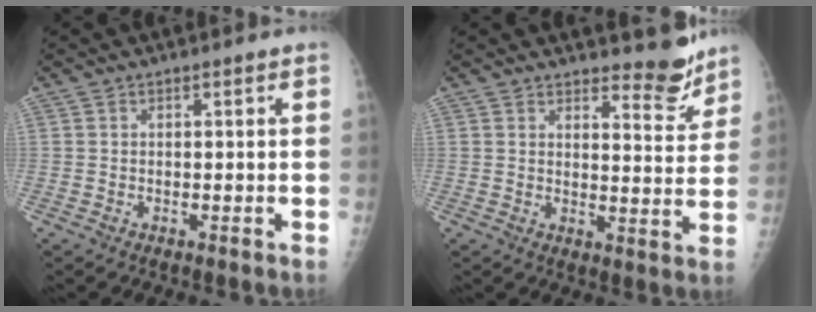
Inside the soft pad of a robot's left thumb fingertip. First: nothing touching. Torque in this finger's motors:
{"motor_torque": [-0.18, -0.14, -0.21, -0.15, 0.05]}